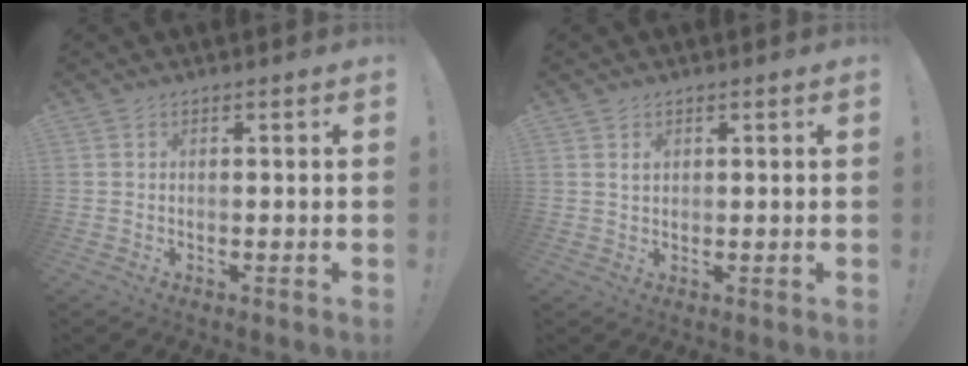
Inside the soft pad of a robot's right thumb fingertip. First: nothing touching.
{"total": 1.2, "force": [0.7, 0.7, 0.7], "torque": [0.000, -0.006, 0.011]}